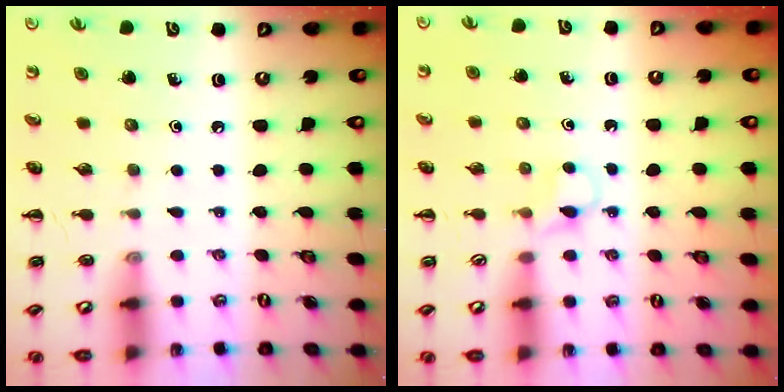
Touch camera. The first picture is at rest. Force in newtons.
{"total": 3.7, "press": 3.5, "slide": 1.3}